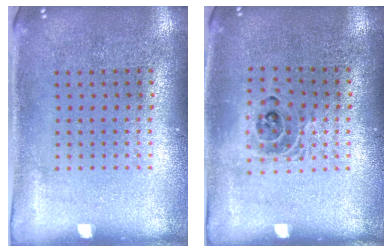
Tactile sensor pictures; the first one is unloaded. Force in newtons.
{"total": 1.3, "press": 1.2, "slide": 0.5}